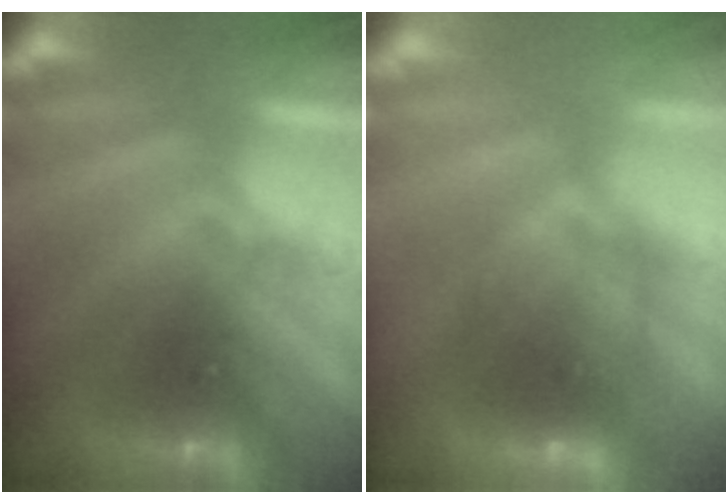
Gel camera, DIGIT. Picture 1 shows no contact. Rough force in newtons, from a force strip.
{"total": 6.5}